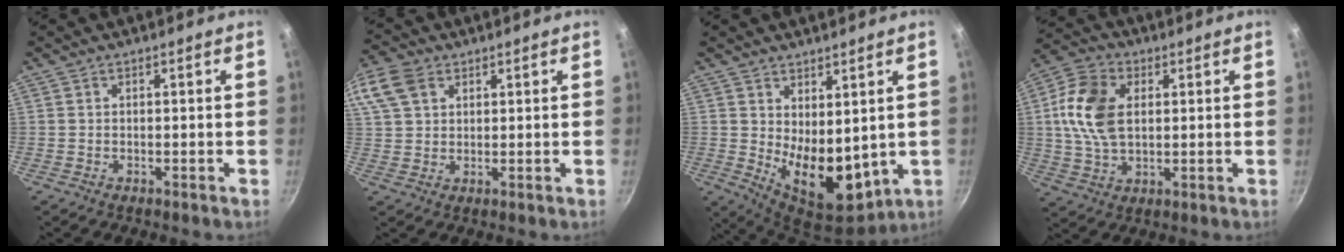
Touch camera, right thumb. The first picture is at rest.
{"total": 9.9, "force": [4.6, 6.9, 5.5], "torque": [-0.115, 0.011, 0.086]}
{"total": 12.4, "force": [1.7, 7.2, 10.0], "torque": [-0.123, -0.045, 0.049]}
{"total": 13.0, "force": [2.1, 8.5, 9.6], "torque": [-0.170, 0.004, 0.034]}